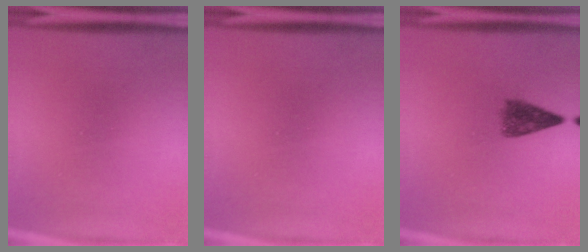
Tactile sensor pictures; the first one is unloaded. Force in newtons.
{"total": 0.0}
{"total": 4.1}